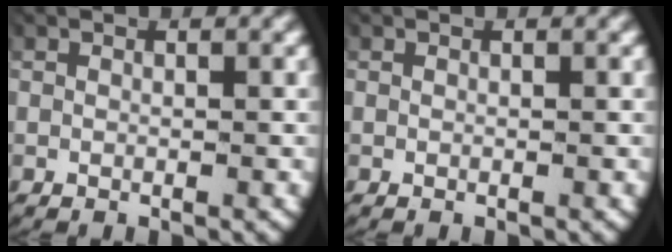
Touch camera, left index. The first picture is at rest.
{"total": 0.0}